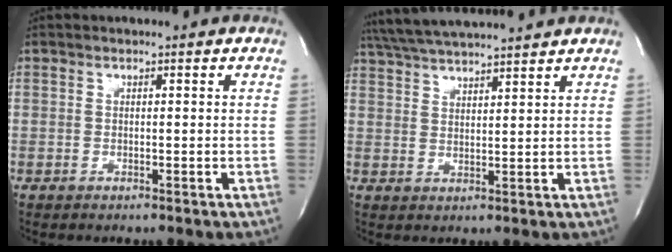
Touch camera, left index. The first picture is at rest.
{"total": 11.5, "force": [10.6, -0.1, 4.6], "torque": [-0.092, 0.027, 0.169]}